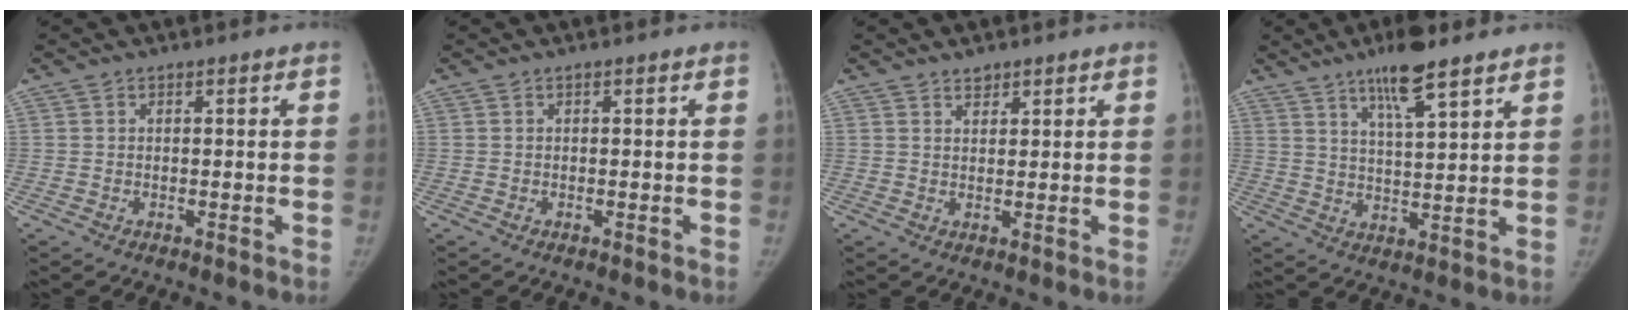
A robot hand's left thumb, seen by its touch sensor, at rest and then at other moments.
{"total": 0.0}
{"total": 1.9, "force": [1.6, 0.9, 0.5], "torque": [0.007, -0.011, 0.024]}
{"total": 9.8, "force": [6.7, 2.0, 6.9], "torque": [-0.103, -0.034, 0.113]}